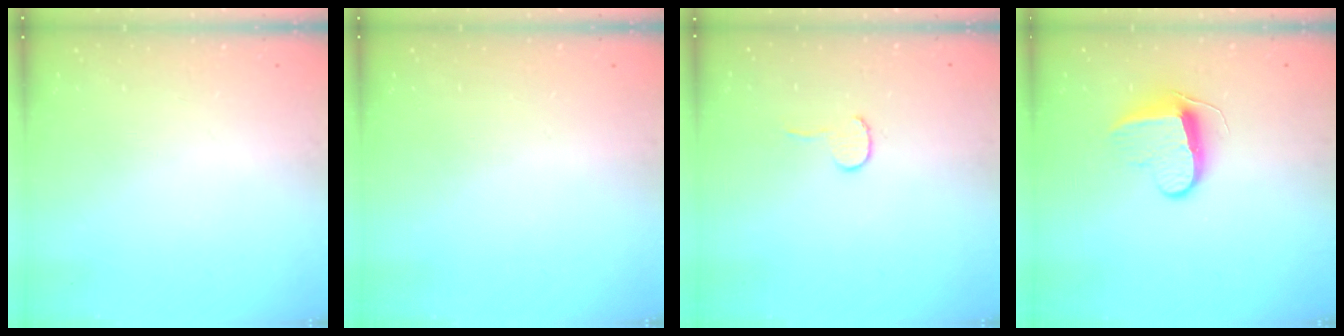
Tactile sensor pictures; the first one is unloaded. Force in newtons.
{"total": 0.0}
{"total": 4.5, "press": 4.4, "slide": 0.4}
{"total": 9.9, "press": 9.9, "slide": 0.2}